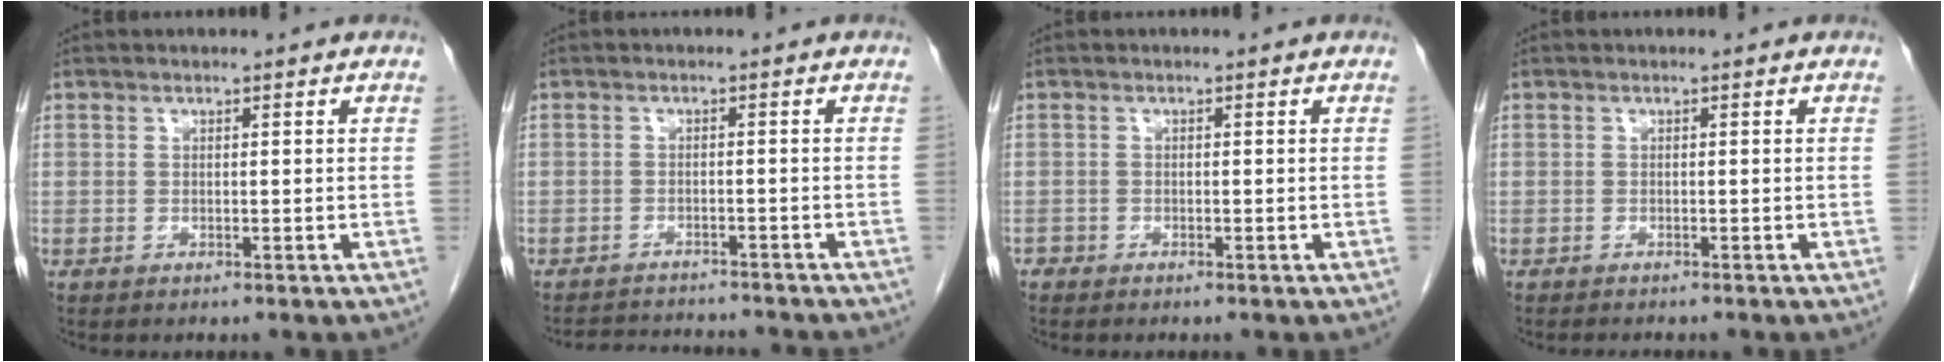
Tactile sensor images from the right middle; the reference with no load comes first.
{"total": 8.5, "force": [-8.2, 1.3, 2.1], "torque": [-0.030, 0.001, -0.107]}
{"total": 0.8, "force": [-0.7, 0.4, 0.0], "torque": [-0.006, 0.001, -0.015]}
{"total": 1.6, "force": [-1.5, 0.2, 0.6], "torque": [-0.011, -0.004, -0.018]}